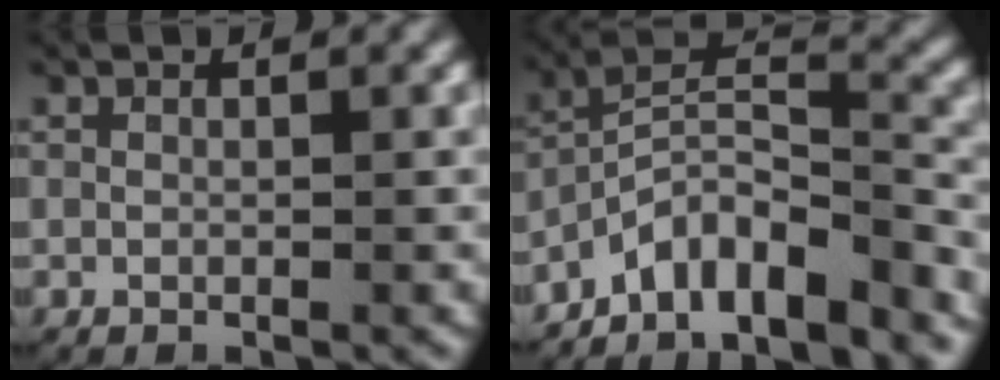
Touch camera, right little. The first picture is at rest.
{"total": 12.5, "force": [-9.1, 6.1, 6.1], "torque": [-0.090, -0.016, -0.141]}